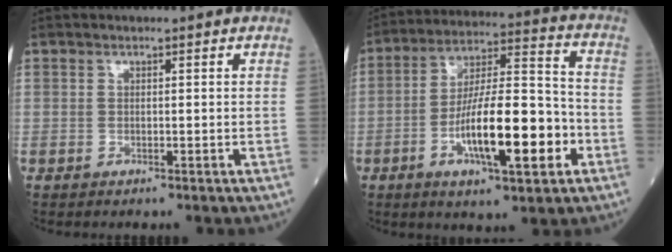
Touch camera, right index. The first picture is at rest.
{"total": 17.1, "force": [-5.4, 3.9, 15.7], "torque": [-0.280, 0.005, -0.086]}